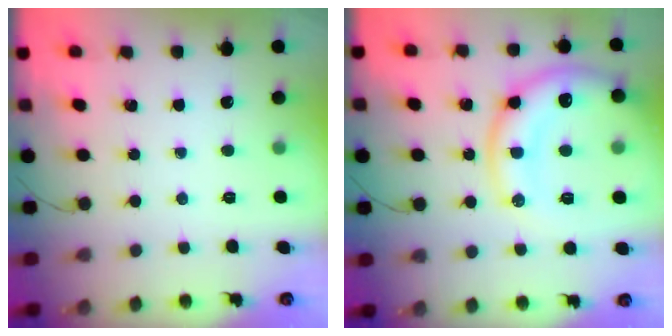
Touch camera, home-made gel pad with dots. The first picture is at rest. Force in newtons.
{"total": 17.6, "press": 17.4, "slide": 2.3}